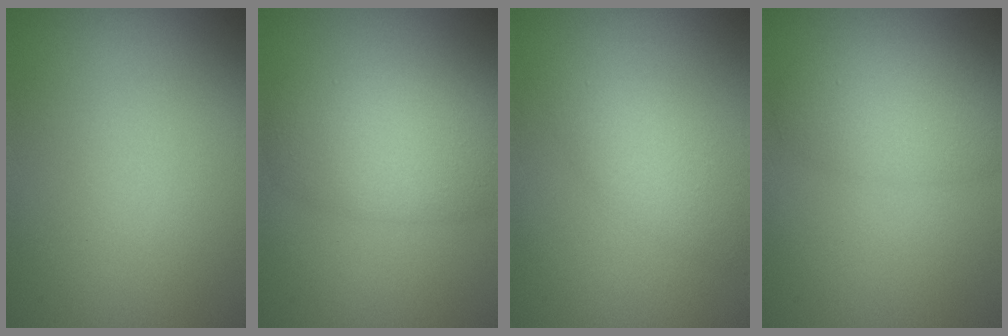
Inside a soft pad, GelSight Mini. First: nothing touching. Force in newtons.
{"total": 5.5, "press": 5.5, "slide": 0.1}
{"total": 2.7, "press": 2.7, "slide": 0.1}
{"total": 4.1, "press": 4.1, "slide": 0.2}